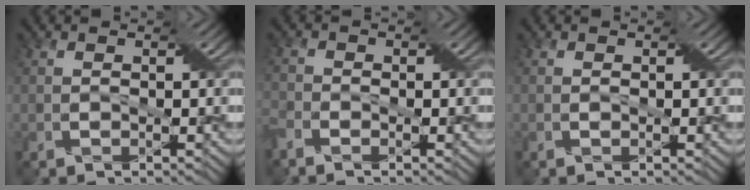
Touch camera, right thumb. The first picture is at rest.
{"total": 2.7, "force": [-2.1, 1.2, 1.1], "torque": [-0.034, -0.006, -0.055]}
{"total": 0.0}